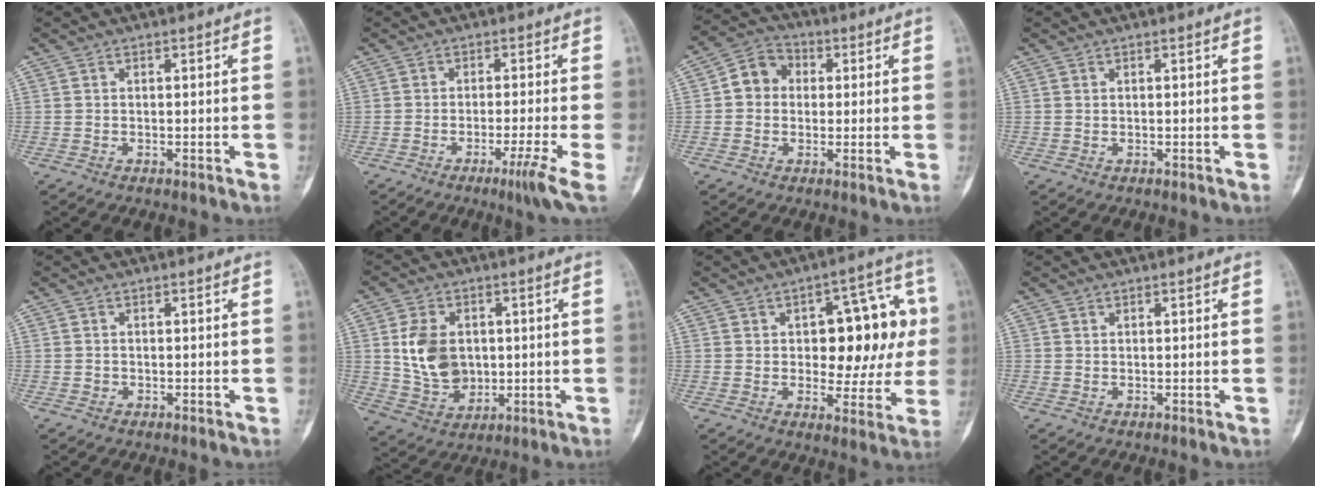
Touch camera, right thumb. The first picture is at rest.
{"total": 5.6, "force": [-2.6, -0.7, 4.9], "torque": [-0.084, -0.002, -0.046]}
{"total": 7.0, "force": [0.5, 6.2, 3.3], "torque": [-0.029, 0.018, -0.006]}
{"total": 0.0}
{"total": 0.8, "force": [-0.3, 0.7, 0.0], "torque": [0.007, 0.005, -0.007]}
{"total": 11.3, "force": [1.0, 8.5, 7.3], "torque": [-0.100, -0.008, 0.030]}
{"total": 16.3, "force": [1.9, 8.7, 13.7], "torque": [-0.125, 0.025, 0.029]}
{"total": 0.0}